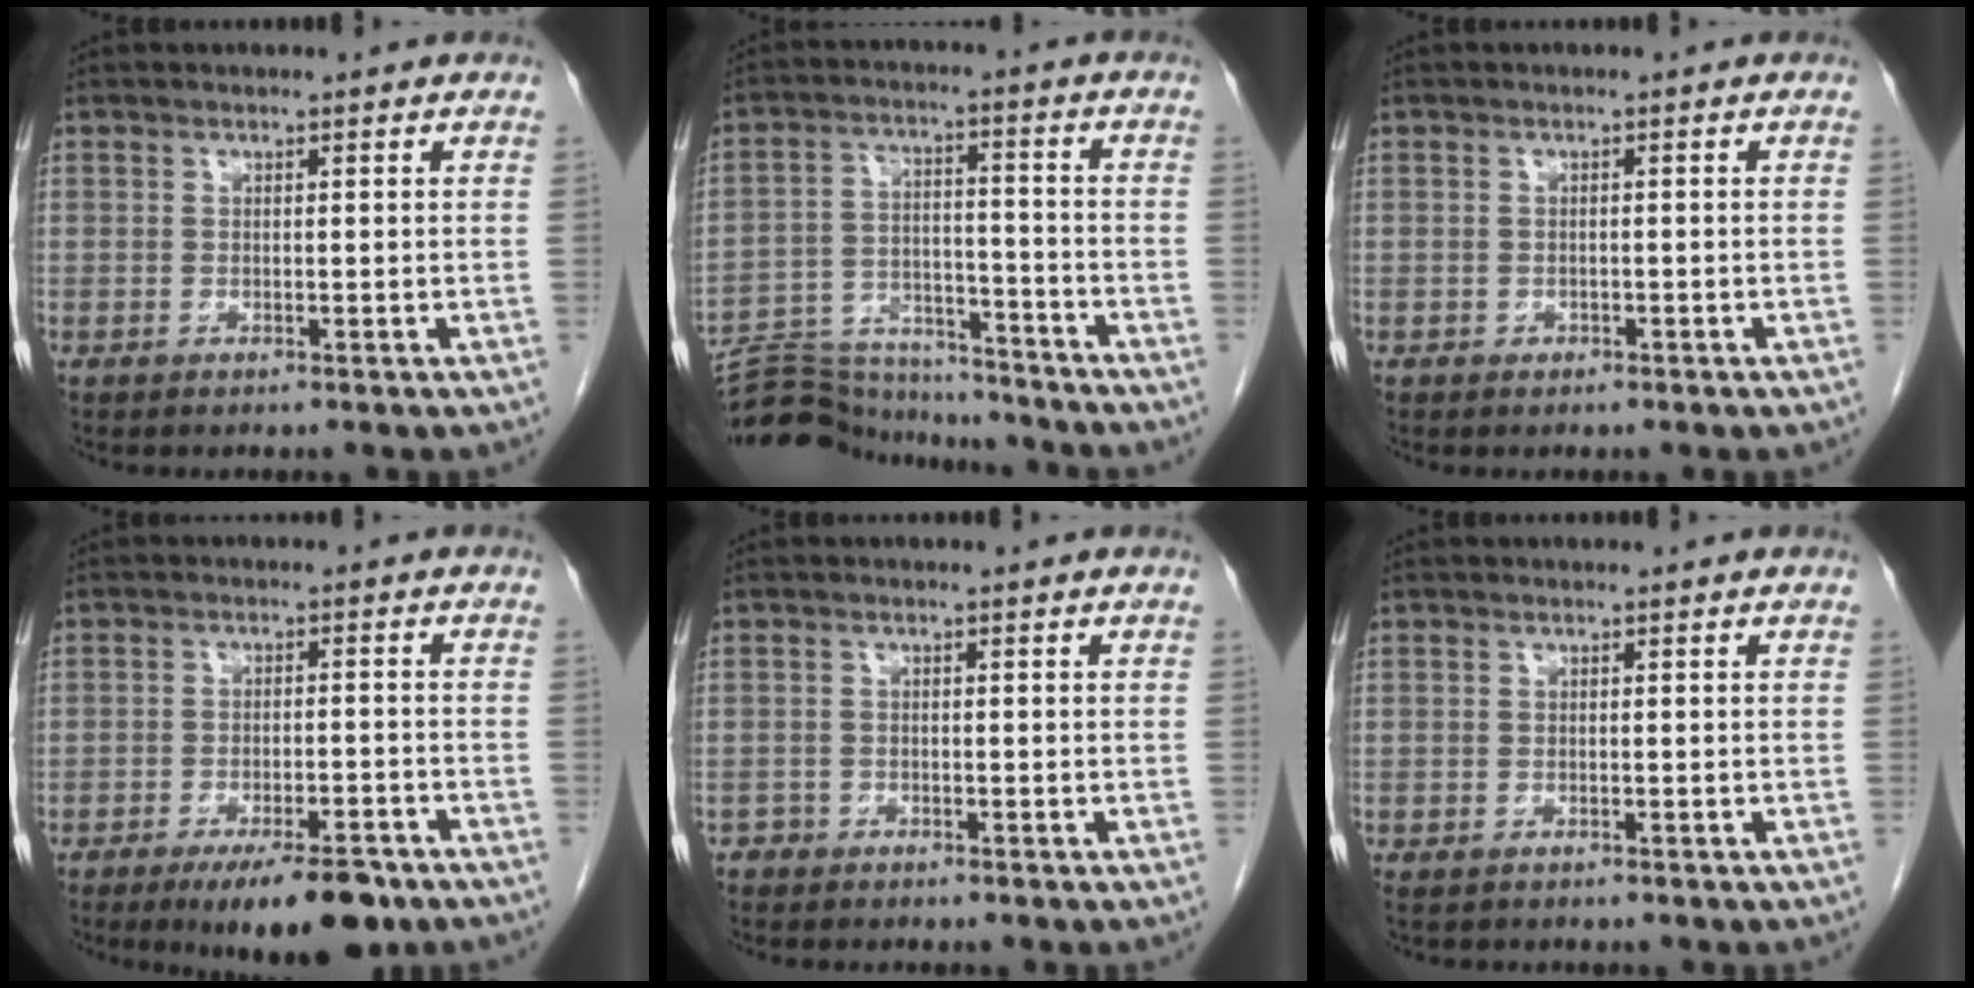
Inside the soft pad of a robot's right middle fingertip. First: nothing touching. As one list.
[{"total": 15.8, "force": [-15.2, 2.7, 2.9], "torque": [-0.052, 0.022, -0.234]}, {"total": 0.6, "force": [-0.3, 0.5, 0.2], "torque": [-0.003, 0.002, -0.004]}, {"total": 9.7, "force": [-6.8, 2.9, 6.3], "torque": [-0.083, -0.006, -0.101]}, {"total": 1.2, "force": [-1.0, 0.7, -0.2], "torque": [0.000, 0.004, -0.022]}, {"total": 1.7, "force": [-1.4, 0.7, 0.6], "torque": [-0.011, -0.003, -0.017]}]